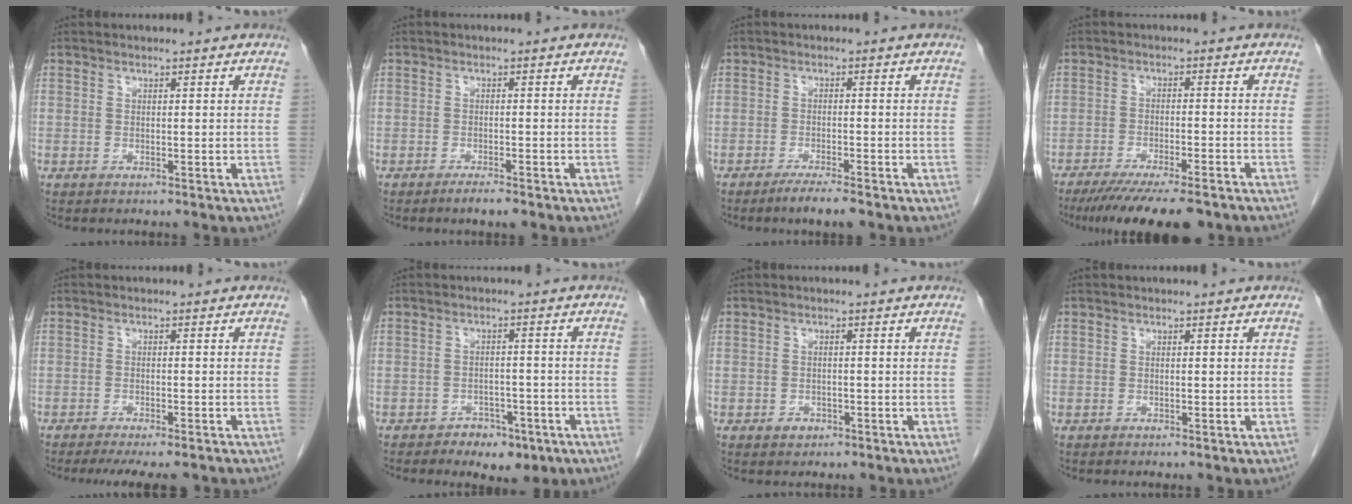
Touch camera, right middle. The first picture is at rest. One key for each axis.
{"total": 2.1, "fx": -1.6, "fy": 0.2, "fz": 1.4, "tx": -0.026, "ty": -0.003, "tz": -0.025}
{"total": 3.7, "fx": -2.8, "fy": 0.2, "fz": 2.4, "tx": -0.043, "ty": -0.007, "tz": -0.048}
{"total": 12.9, "fx": -10.4, "fy": 1.9, "fz": 7.4, "tx": -0.110, "ty": -0.025, "tz": -0.157}
{"total": 8.5, "fx": -7.2, "fy": 1.6, "fz": 4.2, "tx": -0.052, "ty": -0.013, "tz": -0.097}
{"total": 5.4, "fx": -3.5, "fy": 3.1, "fz": 2.7, "tx": -0.031, "ty": 0.008, "tz": -0.044}
{"total": 1.4, "fx": -0.7, "fy": 1.1, "fz": 0.5, "tx": -0.005, "ty": 0.004, "tz": -0.005}
{"total": 0.0}